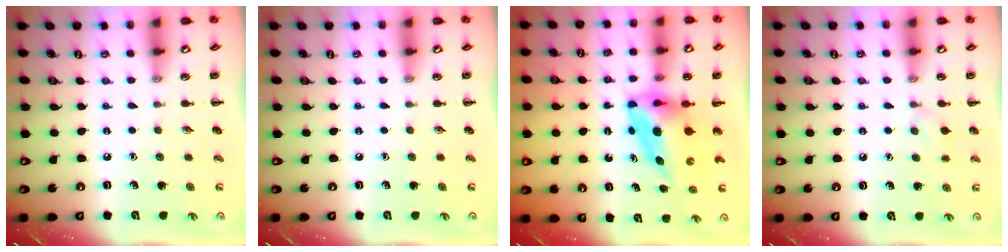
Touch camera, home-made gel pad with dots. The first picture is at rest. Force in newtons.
{"total": 0.0}
{"total": 6.5, "press": 6.3, "slide": 1.6}
{"total": 5.2, "press": 4.8, "slide": 1.9}